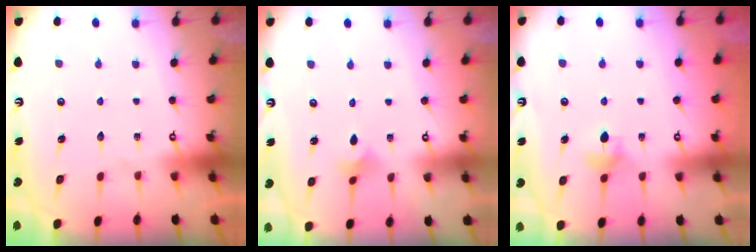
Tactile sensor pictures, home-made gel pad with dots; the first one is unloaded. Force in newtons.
{"total": 1.6, "press": 1.5, "slide": 0.4}
{"total": 4.7, "press": 4.6, "slide": 1.0}